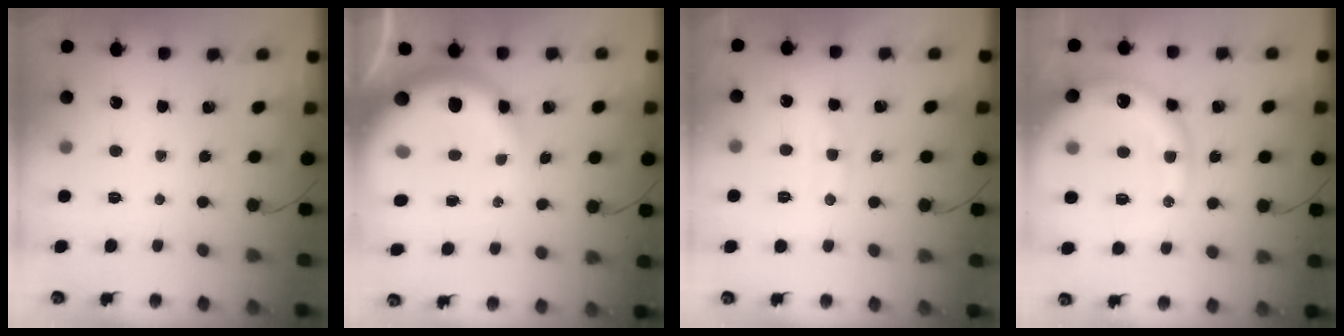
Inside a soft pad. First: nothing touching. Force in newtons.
{"total": 16.1, "press": 15.7, "slide": 3.4}
{"total": 8.7, "press": 8.7, "slide": 0.5}
{"total": 18.3, "press": 17.8, "slide": 4.0}